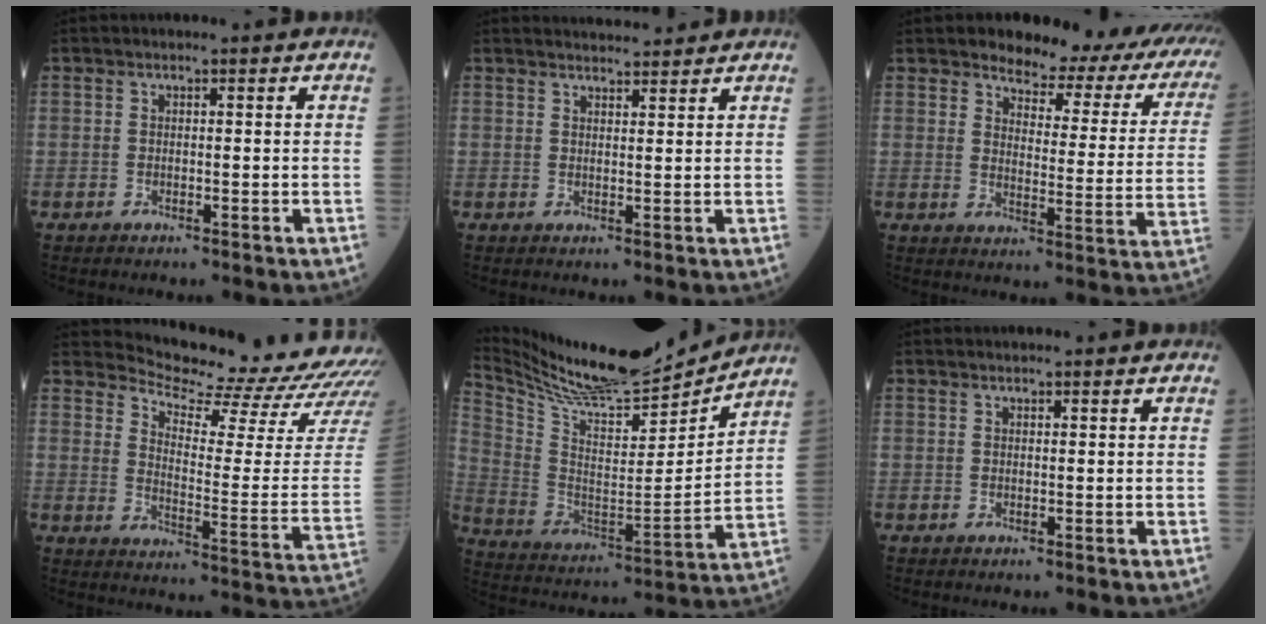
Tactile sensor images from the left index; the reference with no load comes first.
{"total": 4.1, "force": [4.0, 0.2, 0.8], "torque": [-0.016, 0.014, 0.058]}
{"total": 16.2, "force": [13.1, 4.5, 8.4], "torque": [-0.079, -0.029, 0.134]}
{"total": 18.8, "force": [18.3, -1.1, 3.8], "torque": [-0.070, -0.144, 0.221]}
{"total": 21.0, "force": [19.5, 2.3, 7.2], "torque": [-0.153, -0.028, 0.323]}
{"total": 0.9, "force": [0.8, 0.0, 0.3], "torque": [-0.005, 0.009, 0.015]}